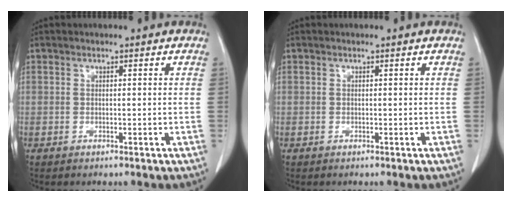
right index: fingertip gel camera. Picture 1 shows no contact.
{"total": 0.0}